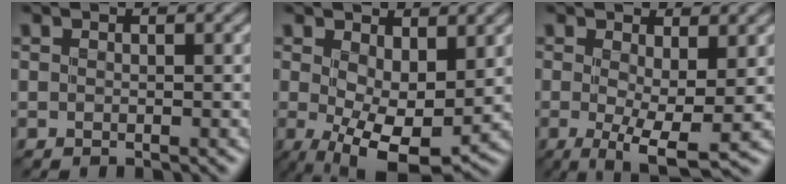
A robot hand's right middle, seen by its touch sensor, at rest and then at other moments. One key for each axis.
{"total": 7.9, "fx": -0.2, "fy": 3.5, "fz": 7.1, "tx": -0.116, "ty": -0.015, "tz": 0.000}
{"total": 5.5, "fx": -0.2, "fy": 1.4, "fz": 5.3, "tx": -0.088, "ty": -0.014, "tz": -0.002}